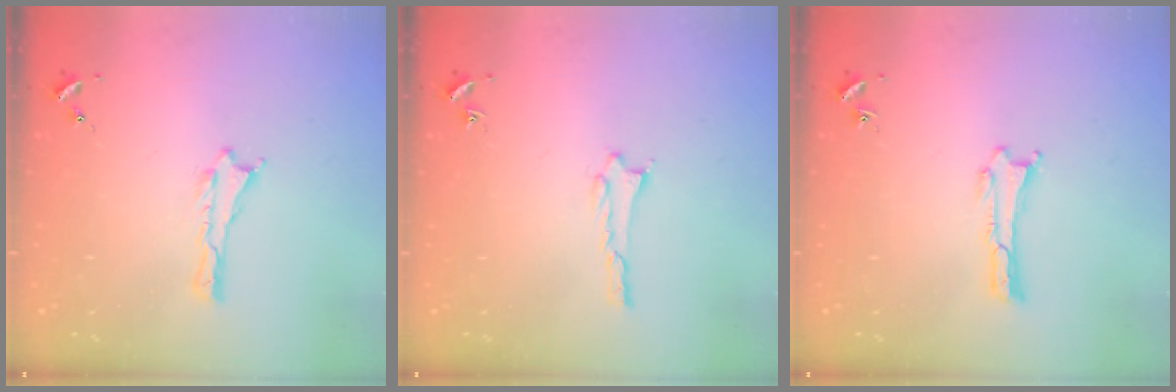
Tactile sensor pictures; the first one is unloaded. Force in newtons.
{"total": 1.4, "press": 1.4, "slide": 0.2}
{"total": 0.0}